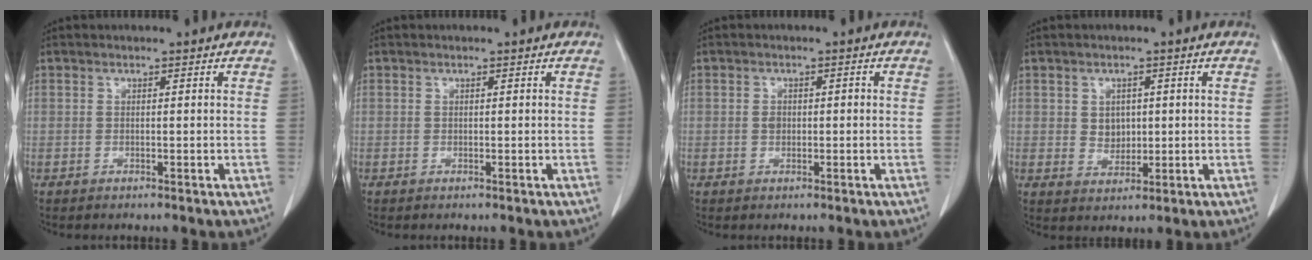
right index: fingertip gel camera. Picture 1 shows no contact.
{"total": 0.0}
{"total": 1.5, "force": [-0.1, 1.1, 0.9], "torque": [-0.016, 0.007, 0.001]}
{"total": 3.4, "force": [0.5, 2.8, 1.9], "torque": [-0.027, 0.001, 0.017]}